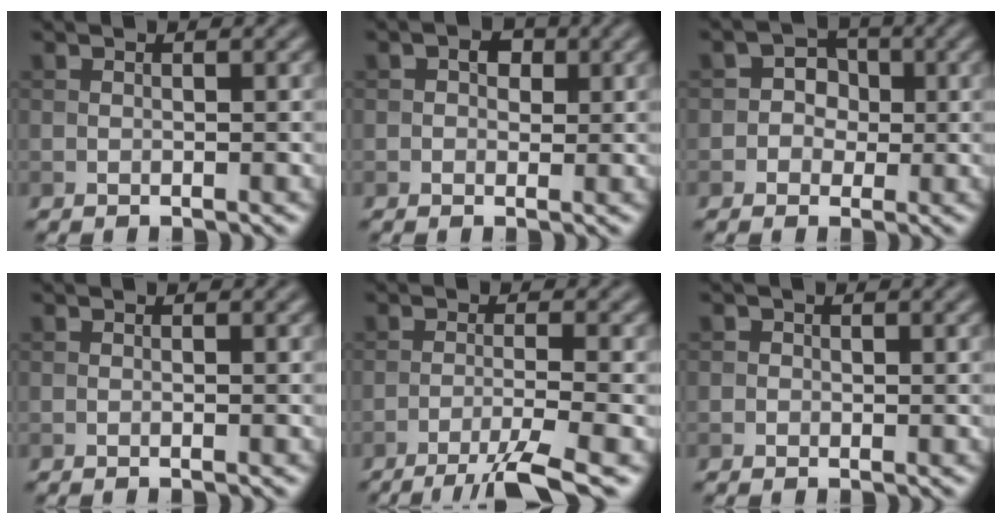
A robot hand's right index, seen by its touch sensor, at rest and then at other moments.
{"total": 1.7, "force": [0.4, 1.3, 1.1], "torque": [-0.010, 0.001, 0.001]}
{"total": 2.6, "force": [-0.1, 2.5, 0.9], "torque": [0.006, 0.006, -0.018]}
{"total": 0.6, "force": [-0.1, 0.2, 0.5], "torque": [-0.004, -0.002, -0.005]}
{"total": 5.5, "force": [-3.4, 0.7, 4.2], "torque": [-0.060, 0.002, -0.068]}
{"total": 0.7, "force": [0.0, 0.7, 0.0], "torque": [0.005, -0.004, -0.005]}